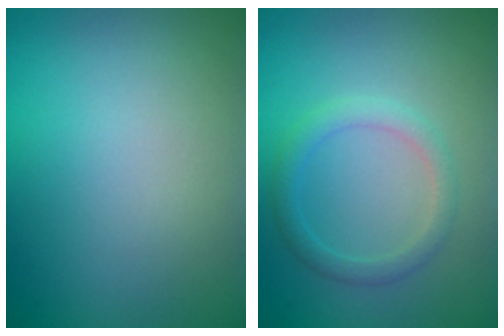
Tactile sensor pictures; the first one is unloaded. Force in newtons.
{"total": 2.0, "press": 2.0, "slide": 0.1}